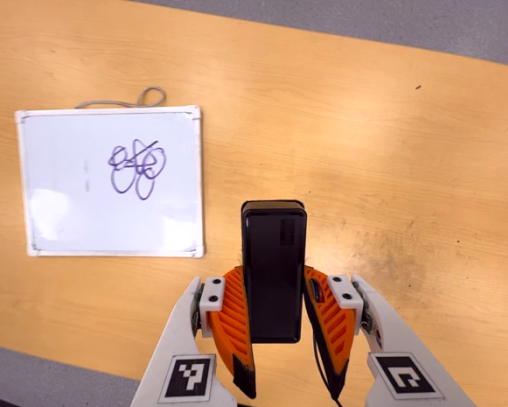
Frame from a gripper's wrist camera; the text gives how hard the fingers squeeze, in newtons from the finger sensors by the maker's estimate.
{"total": 4.3, "left": 3.1, "right": 5.6}